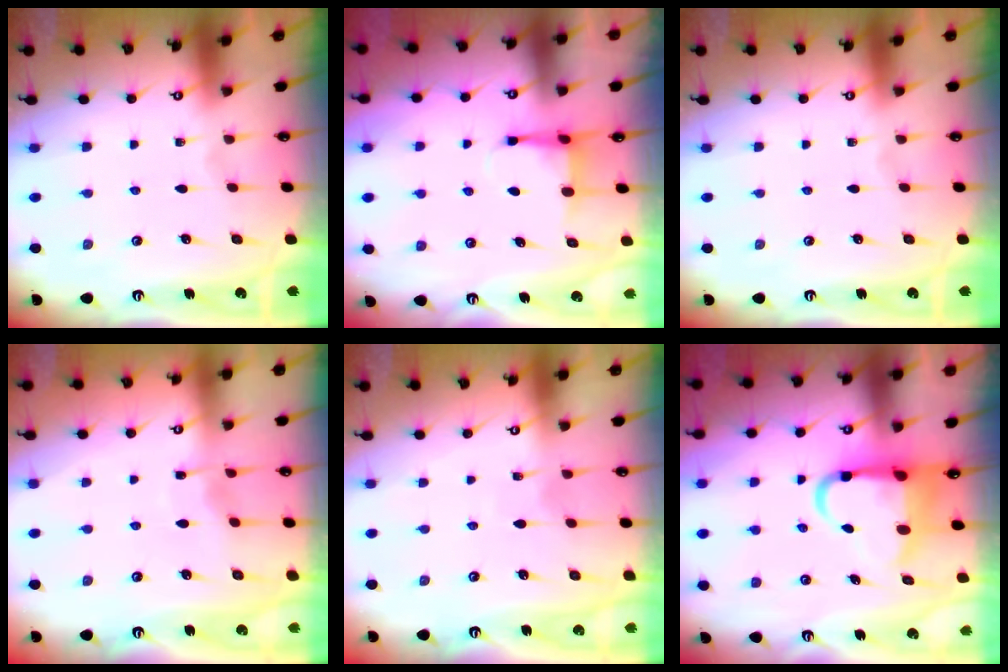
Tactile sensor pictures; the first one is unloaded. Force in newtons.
{"total": 4.3, "press": 4.2, "slide": 0.7}
{"total": 0.0}
{"total": 4.6, "press": 4.6, "slide": 0.3}
{"total": 6.2, "press": 6.1, "slide": 0.6}
{"total": 9.1, "press": 8.6, "slide": 2.8}